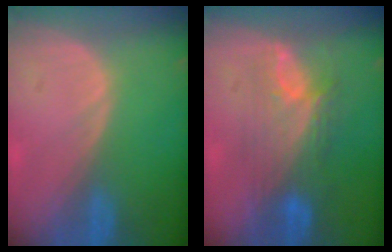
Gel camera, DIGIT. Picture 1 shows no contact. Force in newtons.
{"total": 7.3, "press": 7.2, "slide": 1.3}